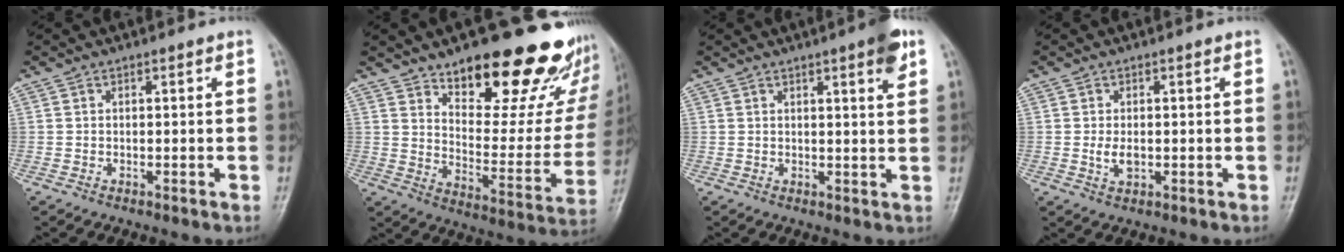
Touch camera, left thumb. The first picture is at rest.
{"total": 26.9, "force": [18.2, 10.6, 16.7], "torque": [-0.187, -0.109, 0.260]}
{"total": 5.2, "force": [2.9, 0.9, 4.2], "torque": [-0.049, -0.011, 0.035]}
{"total": 2.9, "force": [-0.1, 1.8, 2.2], "torque": [-0.037, -0.005, -0.001]}